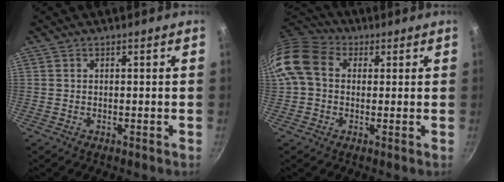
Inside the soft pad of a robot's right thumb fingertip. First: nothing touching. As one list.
[{"total": 11.7, "force": [1.8, 9.1, 7.0], "torque": [-0.119, 0.023, 0.014]}]